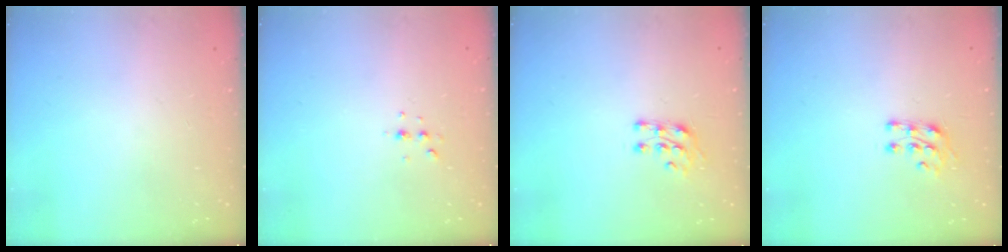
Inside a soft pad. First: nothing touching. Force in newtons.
{"total": 4.0, "press": 3.6, "slide": 1.8}
{"total": 7.2, "press": 7.2, "slide": 0.7}
{"total": 7.2, "press": 7.2, "slide": 0.7}